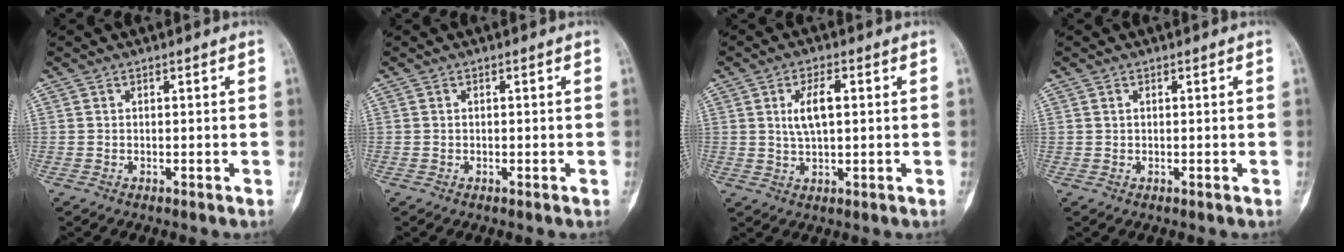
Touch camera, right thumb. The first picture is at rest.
{"total": 0.0}
{"total": 5.9, "force": [1.2, 2.4, 5.2], "torque": [-0.099, 0.000, 0.023]}
{"total": 0.6, "force": [0.3, 0.4, 0.4], "torque": [-0.006, 0.001, 0.006]}